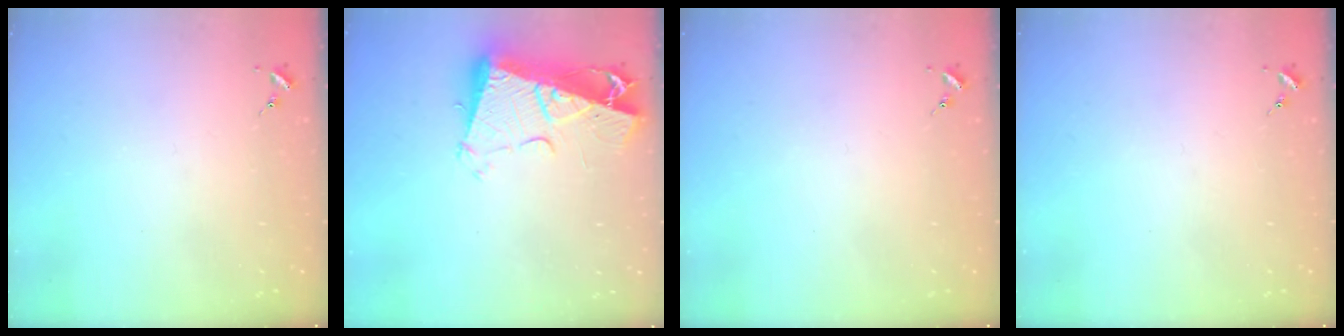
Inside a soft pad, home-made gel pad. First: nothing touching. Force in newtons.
{"total": 14.0, "press": 13.9, "slide": 1.6}
{"total": 0.0}
{"total": 0.0}